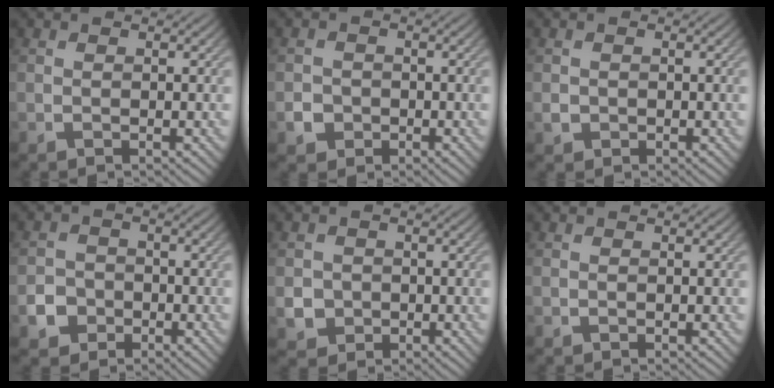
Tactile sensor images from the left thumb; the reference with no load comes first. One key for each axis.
{"total": 2.4, "fx": -0.9, "fy": 2.1, "fz": 0.6, "tx": -0.009, "ty": -0.004, "tz": -0.017}
{"total": 1.2, "fx": -0.2, "fy": 1.1, "fz": 0.3, "tx": -0.004, "ty": -0.006, "tz": -0.006}
{"total": 4.1, "fx": -2.0, "fy": 3.5, "fz": 1.0, "tx": -0.016, "ty": -0.006, "tz": -0.045}
{"total": 3.3, "fx": -0.6, "fy": 3.1, "fz": 0.9, "tx": -0.021, "ty": -0.008, "tz": -0.016}
{"total": 0.0}